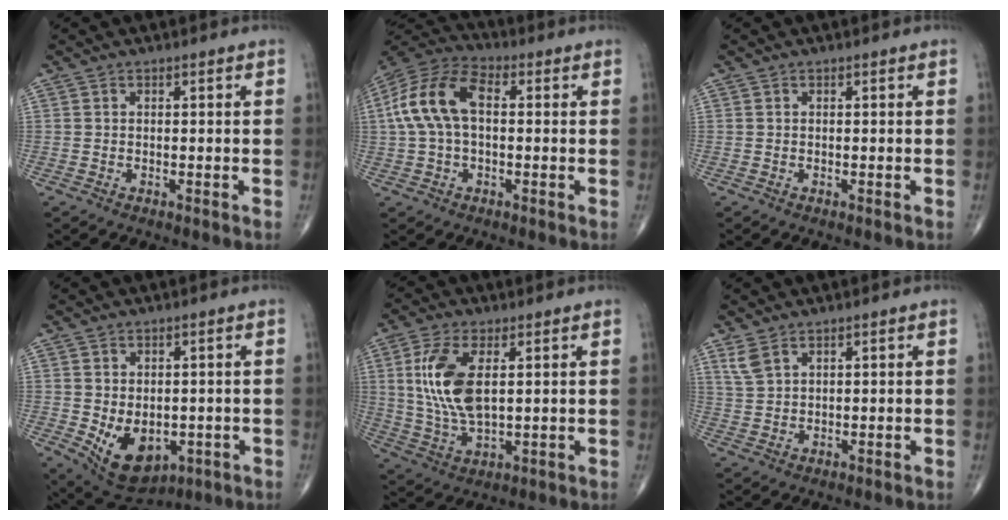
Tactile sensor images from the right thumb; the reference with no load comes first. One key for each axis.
{"total": 13.1, "fx": 1.4, "fy": 7.5, "fz": 10.7, "tx": -0.224, "ty": 0.036, "tz": 0.017}
{"total": 0.0}
{"total": 10.4, "fx": -2.4, "fy": 7.0, "fz": 7.4, "tx": -0.093, "ty": -0.008, "tz": -0.015}
{"total": 11.9, "fx": 2.6, "fy": 5.5, "fz": 10.3, "tx": -0.218, "ty": -0.010, "tz": 0.059}
{"total": 3.3, "fx": 2.3, "fy": 1.5, "fz": 1.8, "tx": -0.040, "ty": -0.003, "tz": 0.057}